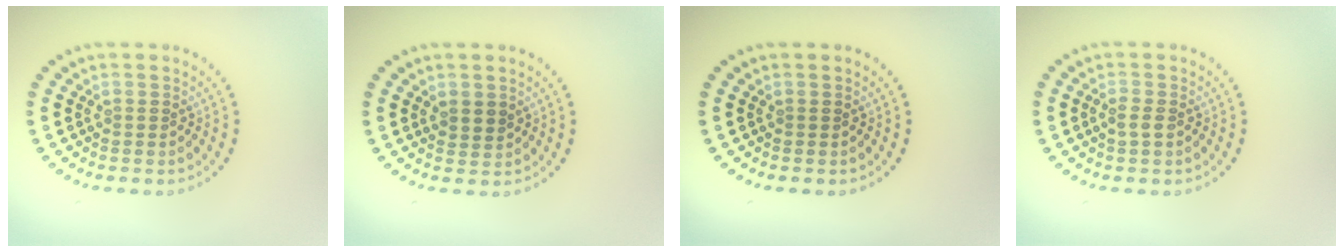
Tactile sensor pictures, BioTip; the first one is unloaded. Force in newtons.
{"total": 1.5, "press": 1.4, "slide": 0.7}
{"total": 0.0}
{"total": 1.2, "press": 1.2, "slide": 0.1}